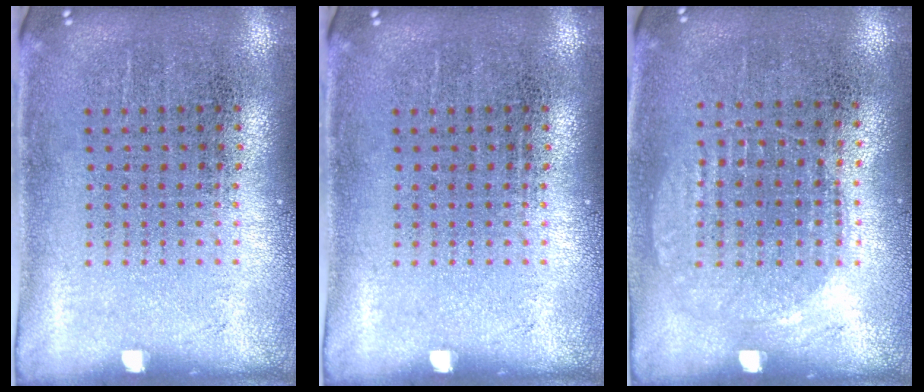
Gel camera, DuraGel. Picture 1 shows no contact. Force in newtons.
{"total": 0.0}
{"total": 0.9, "press": 0.9, "slide": 0.3}